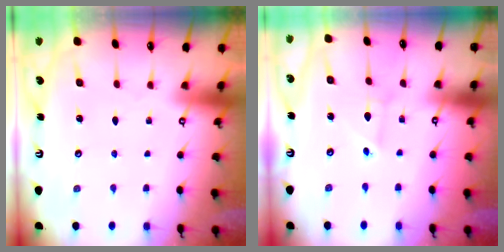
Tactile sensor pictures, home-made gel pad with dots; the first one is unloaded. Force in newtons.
{"total": 2.3, "press": 2.3, "slide": 0.0}